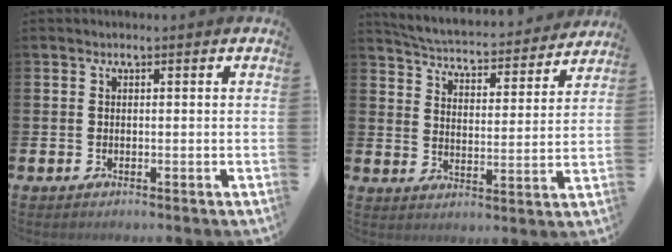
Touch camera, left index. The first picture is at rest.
{"total": 4.8, "force": [4.7, 0.6, 0.6], "torque": [-0.038, -0.043, 0.076]}